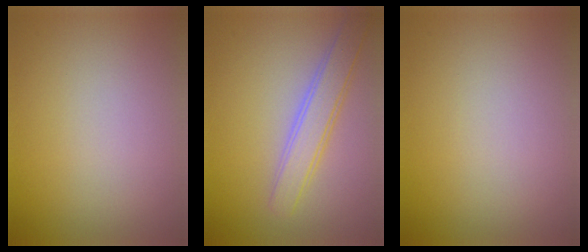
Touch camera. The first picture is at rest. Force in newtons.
{"total": 3.3, "press": 3.3, "slide": 0.2}
{"total": 0.0}